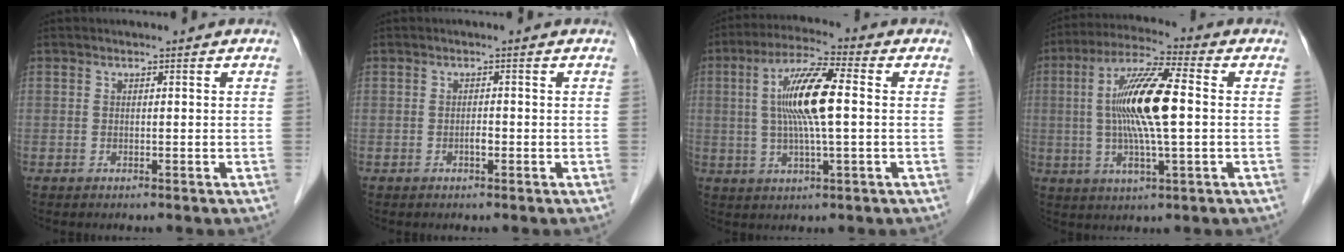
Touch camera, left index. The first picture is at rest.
{"total": 1.0, "force": [-0.5, 0.3, 0.8], "torque": [-0.015, 0.002, -0.008]}
{"total": 10.3, "force": [0.9, 1.1, 10.2], "torque": [-0.204, 0.008, 0.012]}
{"total": 12.9, "force": [0.4, 1.3, 12.8], "torque": [-0.254, 0.005, 0.001]}